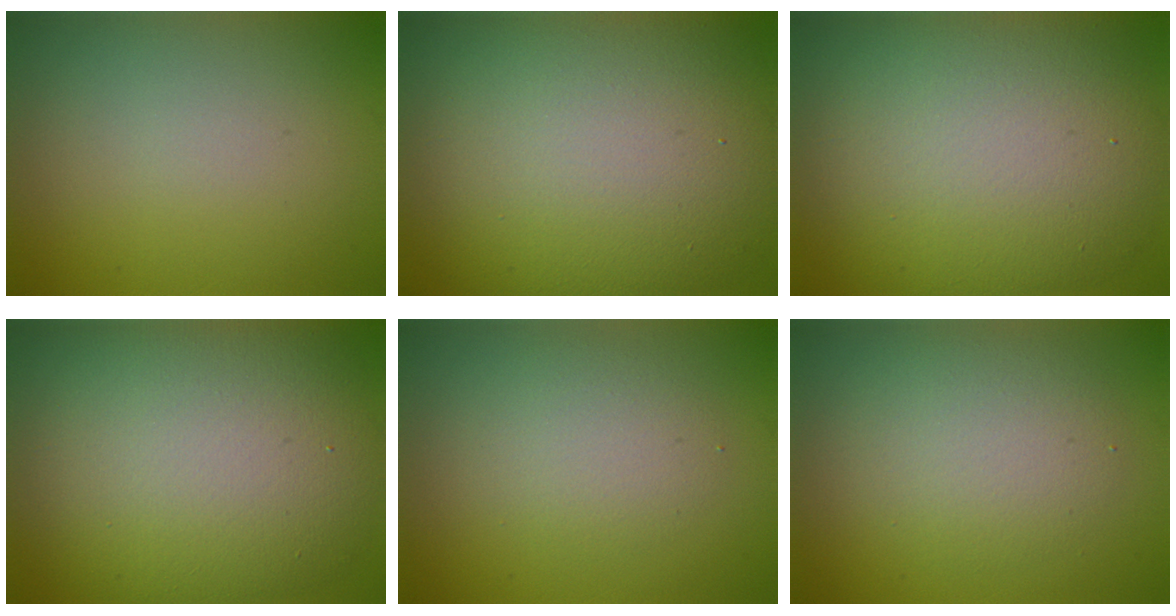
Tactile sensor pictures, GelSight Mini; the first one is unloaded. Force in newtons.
{"total": 16.5, "press": 16.5, "slide": 0.9}
{"total": 13.6, "press": 13.6, "slide": 0.9}
{"total": 13.5, "press": 13.5, "slide": 0.4}
{"total": 2.6, "press": 2.6, "slide": 0.1}
{"total": 3.7, "press": 3.7, "slide": 0.2}